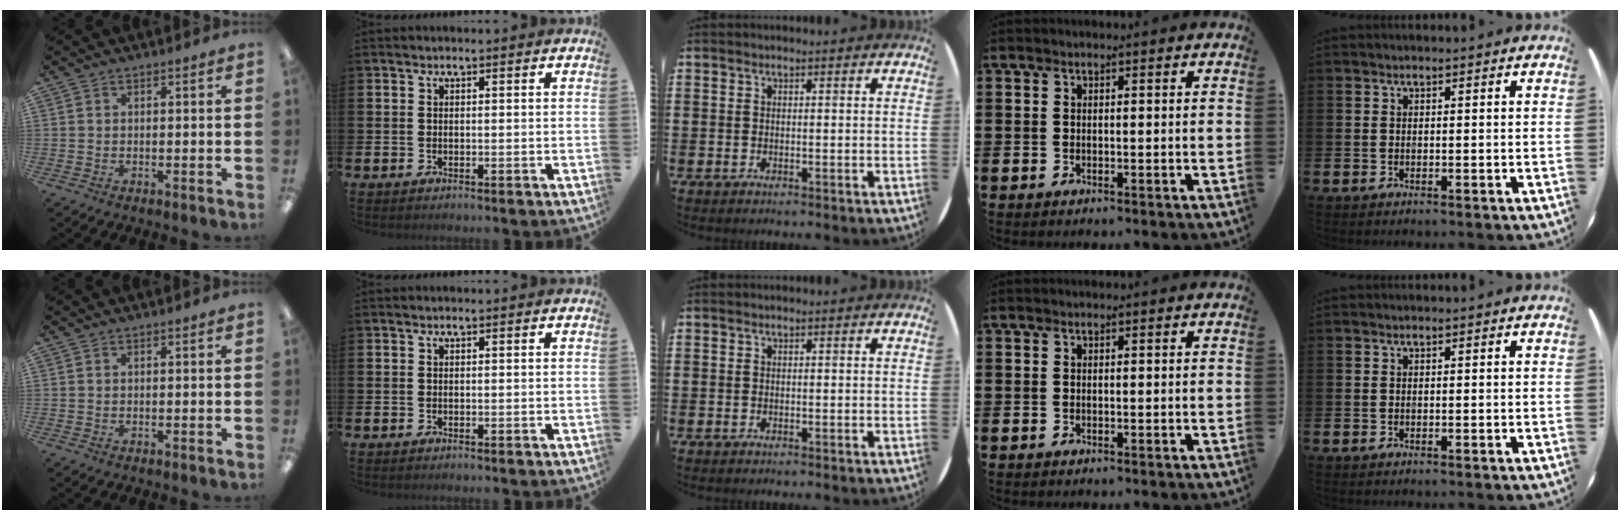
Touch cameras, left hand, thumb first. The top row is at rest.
{}